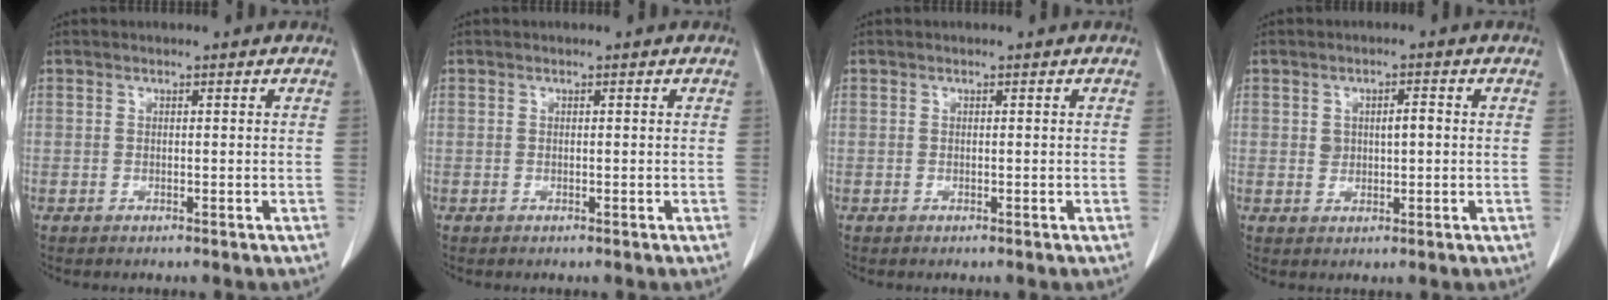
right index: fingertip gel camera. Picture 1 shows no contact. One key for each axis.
{"total": 0.0}
{"total": 0.0}
{"total": 2.9, "fx": 0.5, "fy": 1.5, "fz": 2.4, "tx": -0.037, "ty": 0.006, "tz": 0.016}